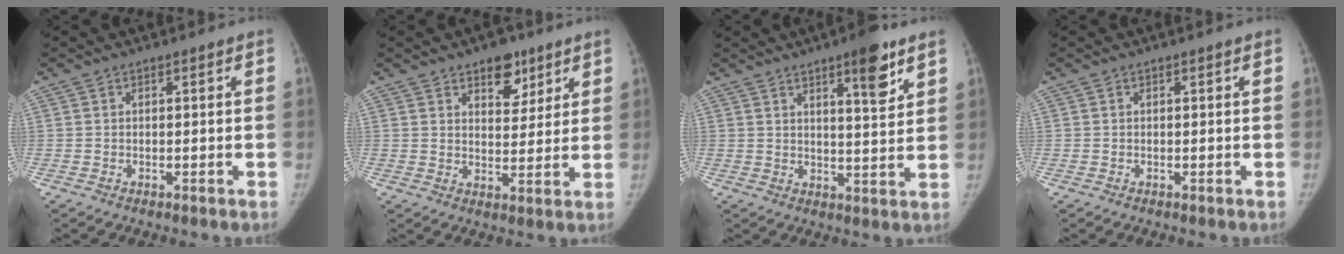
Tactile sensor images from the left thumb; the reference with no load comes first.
{"total": 7.6, "force": [4.8, 4.3, 4.1], "torque": [-0.023, -0.026, 0.070]}
{"total": 8.7, "force": [5.1, 2.0, 6.7], "torque": [-0.084, -0.030, 0.073]}
{"total": 0.0}